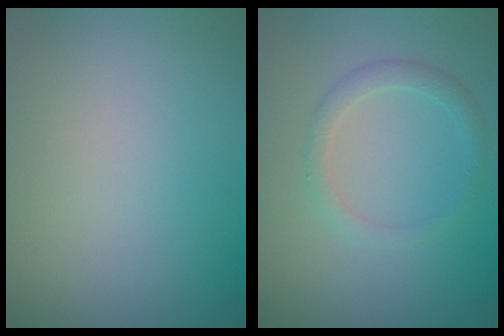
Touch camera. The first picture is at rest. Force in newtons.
{"total": 1.7, "press": 1.7, "slide": 0.0}